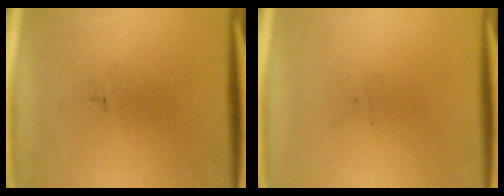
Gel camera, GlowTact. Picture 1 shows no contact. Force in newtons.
{"total": 0.0}